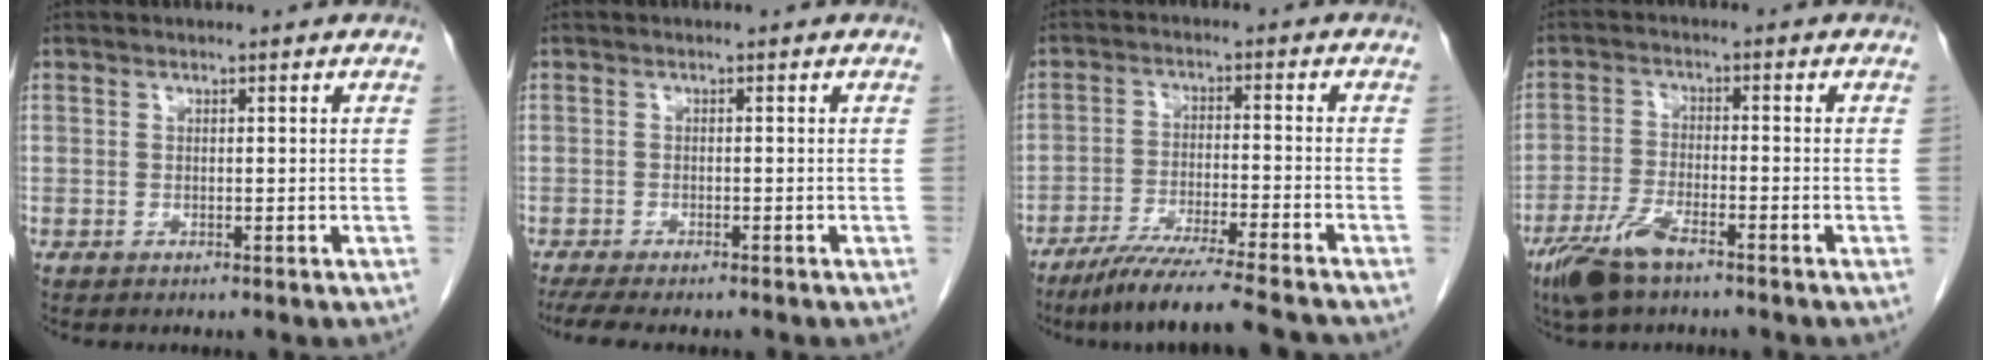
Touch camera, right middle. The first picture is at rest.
{"total": 7.0, "force": [-5.8, 1.5, 3.5], "torque": [-0.051, -0.011, -0.089]}
{"total": 11.5, "force": [-9.9, -0.7, 5.8], "torque": [-0.086, -0.027, -0.163]}
{"total": 6.9, "force": [-4.8, 1.6, 4.7], "torque": [-0.102, -0.012, -0.090]}